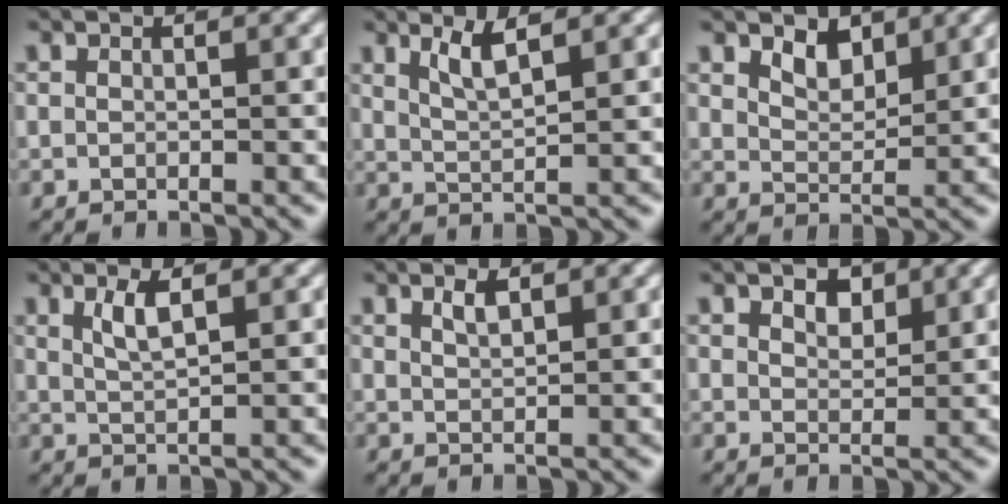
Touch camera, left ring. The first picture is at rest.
{"total": 2.5, "force": [1.6, 0.5, 1.9], "torque": [-0.033, -0.003, 0.032]}
{"total": 2.5, "force": [1.8, 1.3, 1.2], "torque": [-0.027, -0.005, 0.030]}
{"total": 2.1, "force": [1.1, 0.5, 1.8], "torque": [-0.035, -0.002, 0.021]}
{"total": 1.5, "force": [1.1, 0.4, 0.9], "torque": [-0.019, 0.001, 0.020]}
{"total": 2.1, "force": [1.4, 1.2, 1.1], "torque": [-0.017, 0.001, 0.021]}